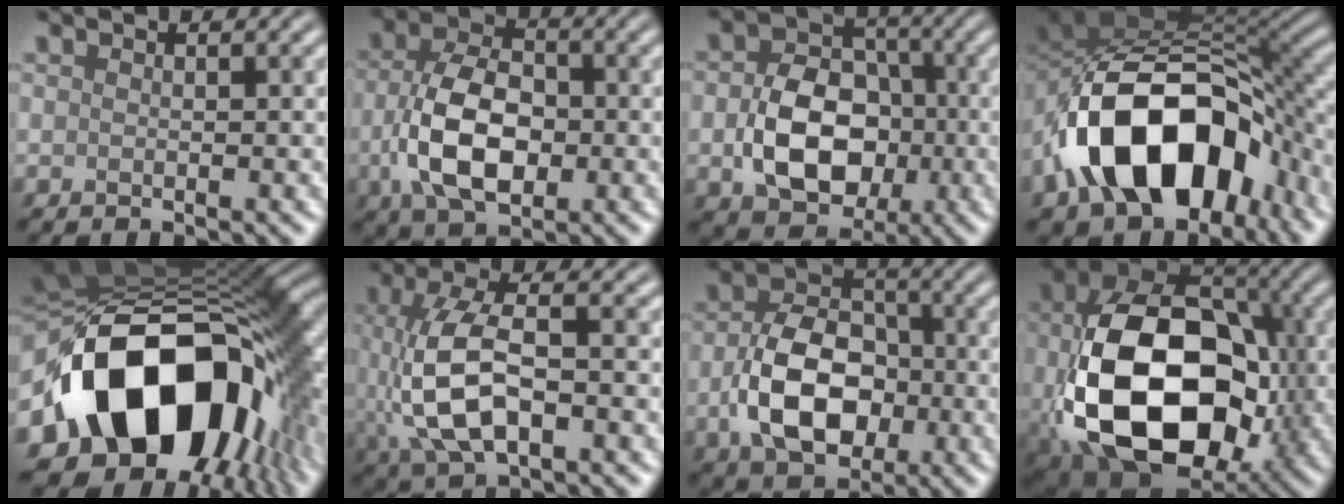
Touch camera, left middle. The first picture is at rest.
{"total": 7.7, "force": [-1.5, 4.5, 6.0], "torque": [-0.125, 0.006, -0.031]}
{"total": 8.1, "force": [-1.4, 5.9, 5.3], "torque": [-0.100, -0.004, -0.018]}
{"total": 15.0, "force": [-5.7, 9.1, 10.5], "torque": [-0.164, -0.001, -0.100]}
{"total": 17.1, "force": [-3.1, 12.1, 11.7], "torque": [-0.204, -0.021, -0.046]}
{"total": 7.6, "force": [-0.8, 3.6, 6.7], "torque": [-0.149, 0.004, -0.015]}
{"total": 8.3, "force": [-1.9, 5.5, 5.9], "torque": [-0.112, 0.006, -0.035]}
{"total": 17.6, "force": [-2.5, 11.9, 12.7], "torque": [-0.259, -0.040, -0.033]}